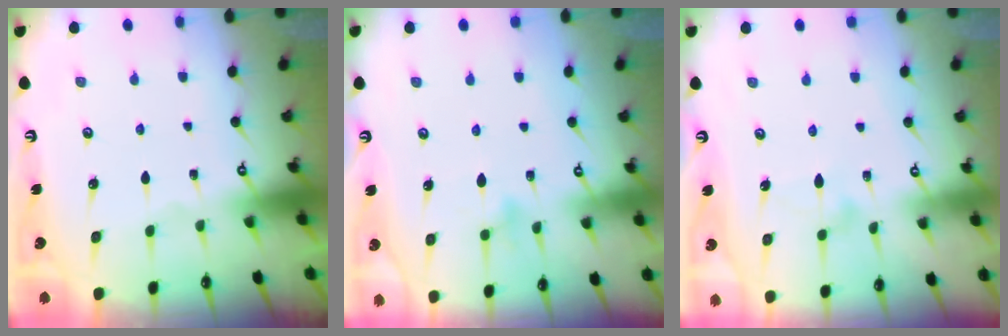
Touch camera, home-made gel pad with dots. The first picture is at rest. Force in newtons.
{"total": 10.6, "press": 10.6, "slide": 0.5}
{"total": 8.8, "press": 8.8, "slide": 0.5}